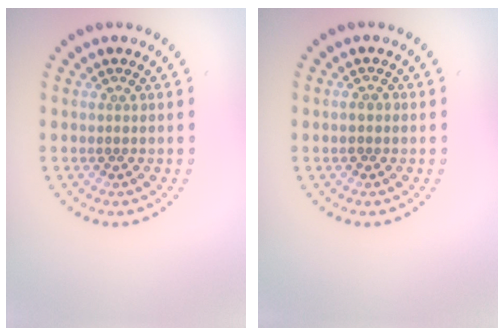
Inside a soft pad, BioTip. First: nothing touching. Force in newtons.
{"total": 1.0, "press": 1.0, "slide": 0.1}